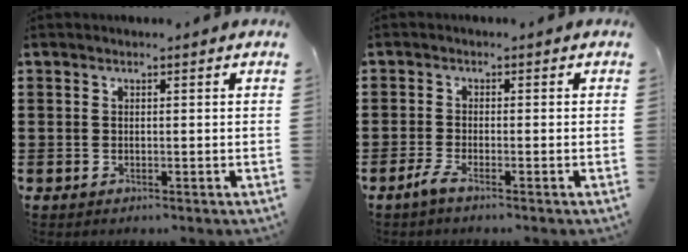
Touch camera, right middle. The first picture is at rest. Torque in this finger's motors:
{"motor_torque": [1.81, 0.33, 0.14, 0.05]}